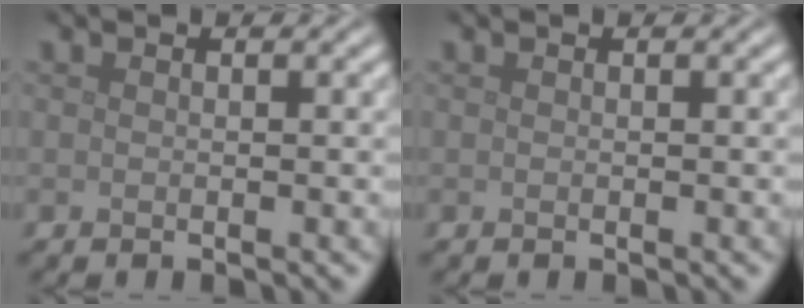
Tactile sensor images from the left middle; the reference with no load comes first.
{"total": 0.0}